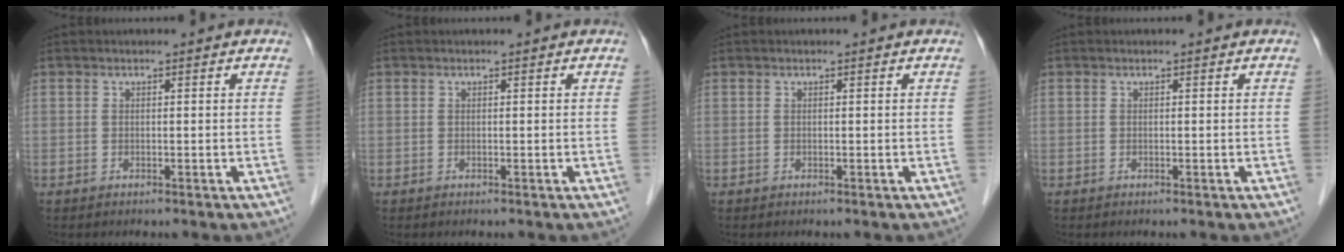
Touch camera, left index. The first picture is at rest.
{"total": 0.0}
{"total": 0.0}
{"total": 0.0}